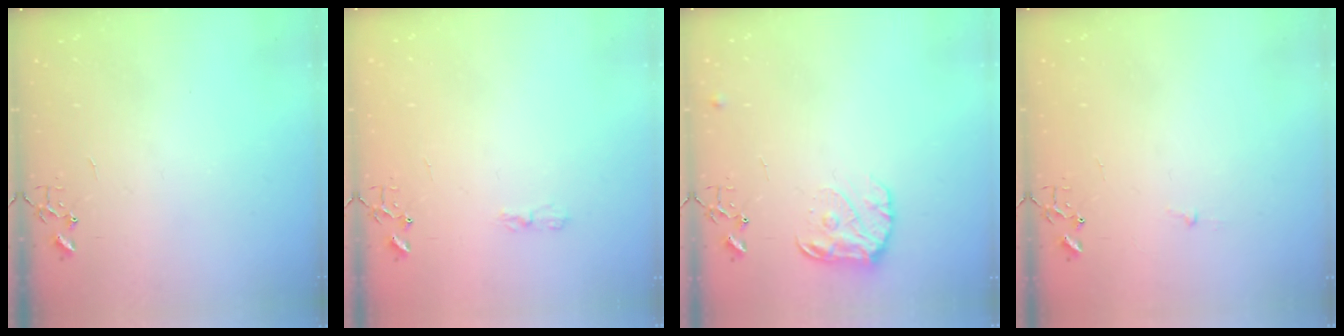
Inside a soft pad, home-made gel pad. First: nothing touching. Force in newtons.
{"total": 3.1, "press": 3.1, "slide": 0.6}
{"total": 11.5, "press": 11.5, "slide": 0.6}
{"total": 2.7, "press": 2.7, "slide": 0.3}